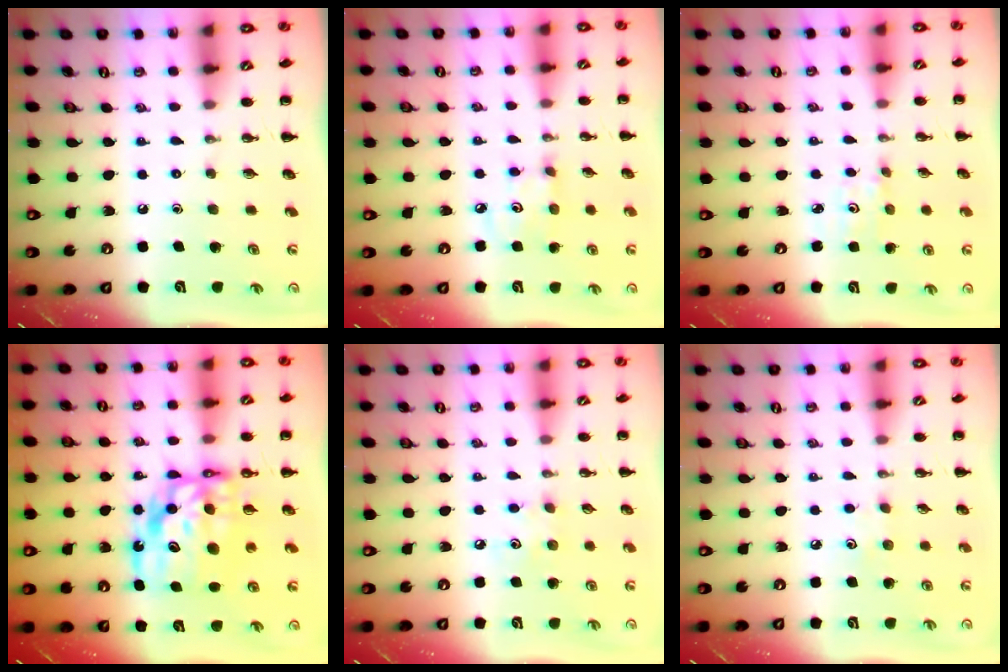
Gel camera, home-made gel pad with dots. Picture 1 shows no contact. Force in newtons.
{"total": 4.2, "press": 4.1, "slide": 1.0}
{"total": 2.6, "press": 2.5, "slide": 0.8}
{"total": 14.0, "press": 13.5, "slide": 3.8}
{"total": 4.8, "press": 4.7, "slide": 1.2}
{"total": 4.0, "press": 3.9, "slide": 1.1}